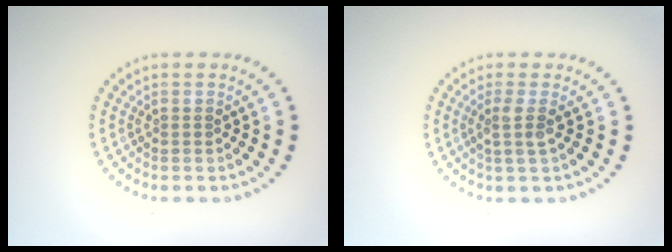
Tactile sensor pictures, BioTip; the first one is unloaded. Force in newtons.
{"total": 1.8, "press": 1.3, "slide": 1.2}